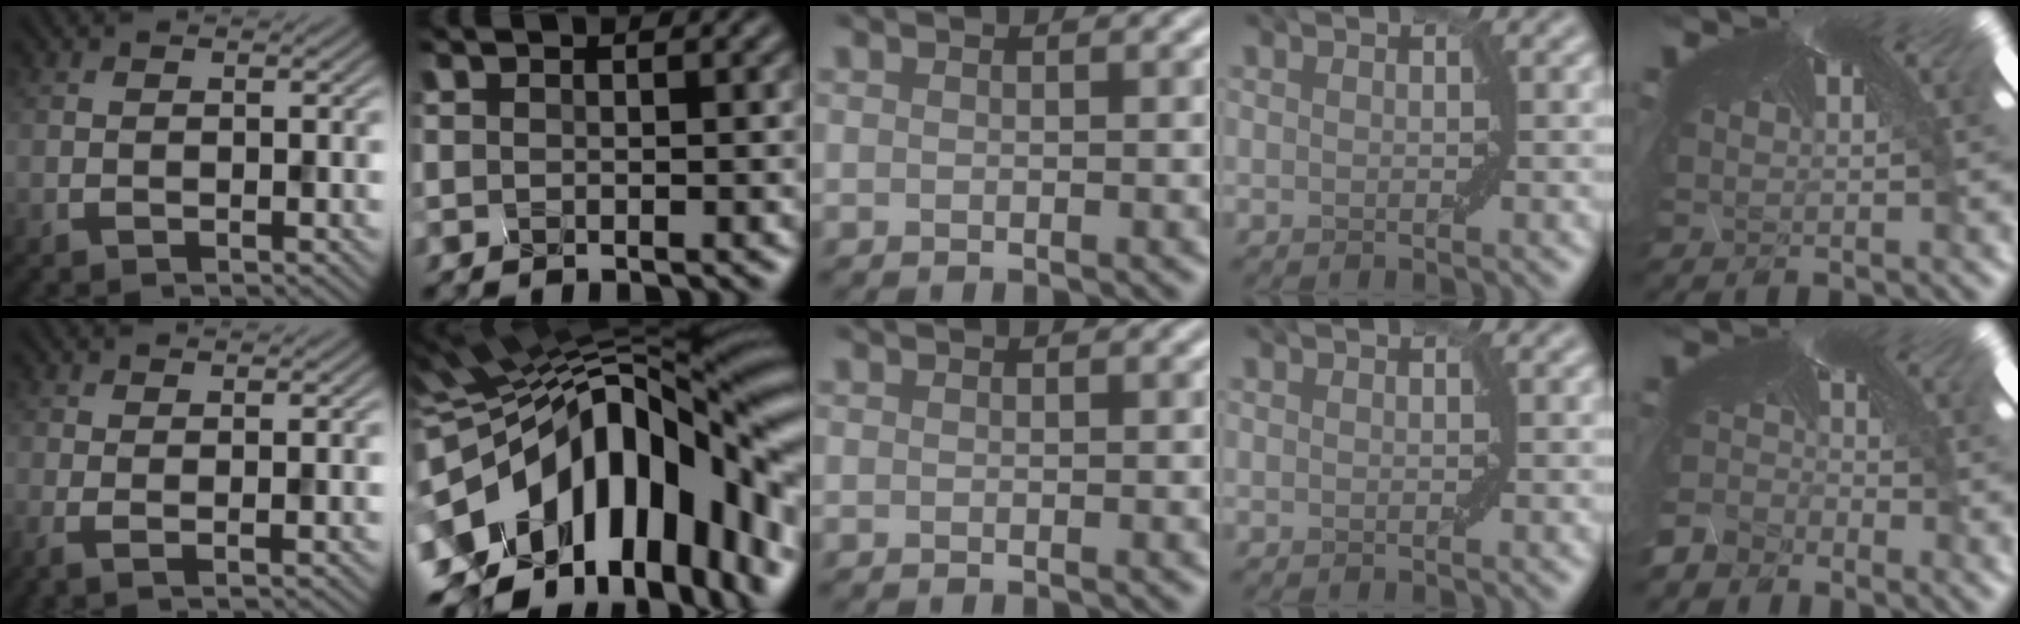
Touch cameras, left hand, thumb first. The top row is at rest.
{"thumb": {"total": 1.7, "force": [0.7, 0.4, 1.5], "torque": [-0.022, -0.003, 0.015]}, "index": {"total": 19.3, "force": [-3.1, 10.1, 16.1], "torque": [-0.264, -0.002, -0.063]}, "little": {"total": 8.5, "force": [-8.4, 1.5, 0.5], "torque": [-0.032, -0.046, -0.126]}}